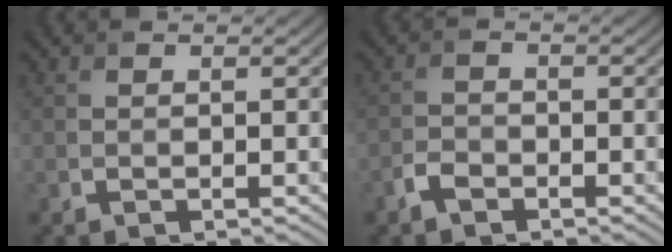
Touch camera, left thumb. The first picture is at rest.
{"total": 2.0, "force": [-1.5, 1.0, 0.9], "torque": [-0.017, 0.003, -0.035]}